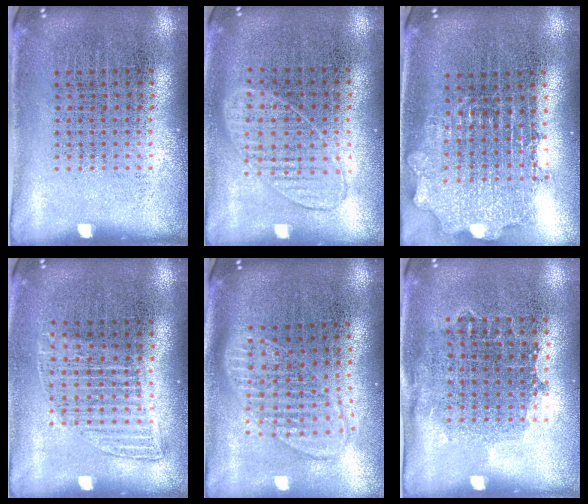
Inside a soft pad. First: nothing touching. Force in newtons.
{"total": 0.9, "press": 0.8, "slide": 0.3}
{"total": 2.0, "press": 1.6, "slide": 1.2}
{"total": 1.1, "press": 1.0, "slide": 0.5}
{"total": 1.8, "press": 1.5, "slide": 1.1}
{"total": 0.8, "press": 0.7, "slide": 0.5}